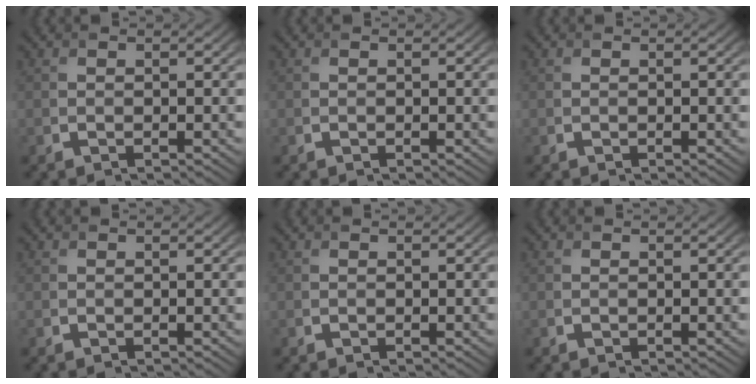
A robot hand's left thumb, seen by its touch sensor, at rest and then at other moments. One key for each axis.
{"total": 0.0}
{"total": 0.0}
{"total": 0.0}
{"total": 0.0}
{"total": 0.0}